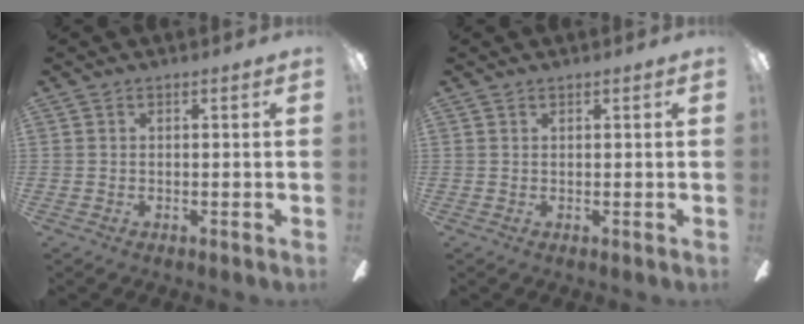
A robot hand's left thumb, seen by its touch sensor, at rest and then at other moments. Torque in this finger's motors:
{"motor_torque": [0.26, 0.05, 0.08, -0.07, -0.03]}